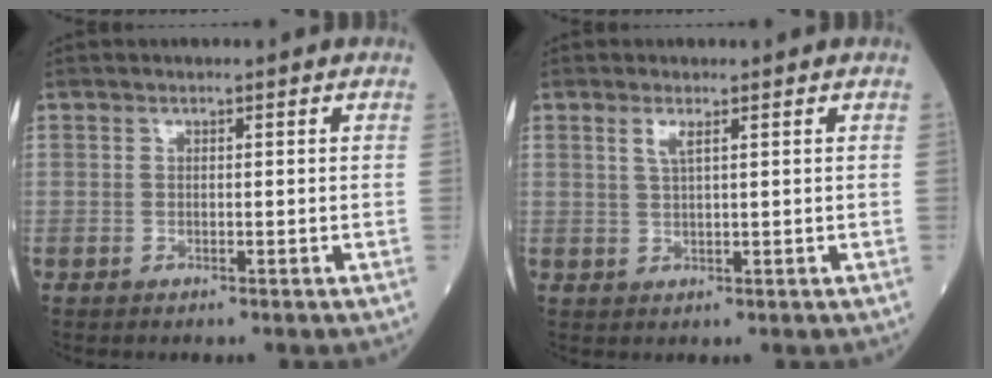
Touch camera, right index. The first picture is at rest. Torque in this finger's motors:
{"motor_torque": [-0.18, -0.01, 0.00, 0.04]}